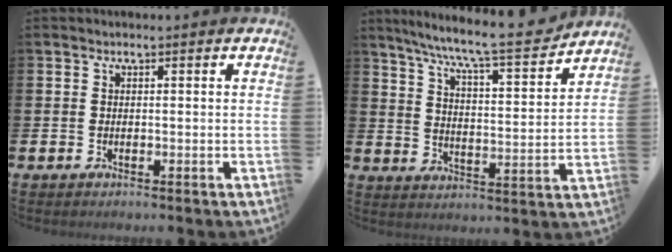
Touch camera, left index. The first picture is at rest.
{"total": 9.4, "force": [8.5, 0.4, 3.9], "torque": [-0.105, -0.056, 0.144]}